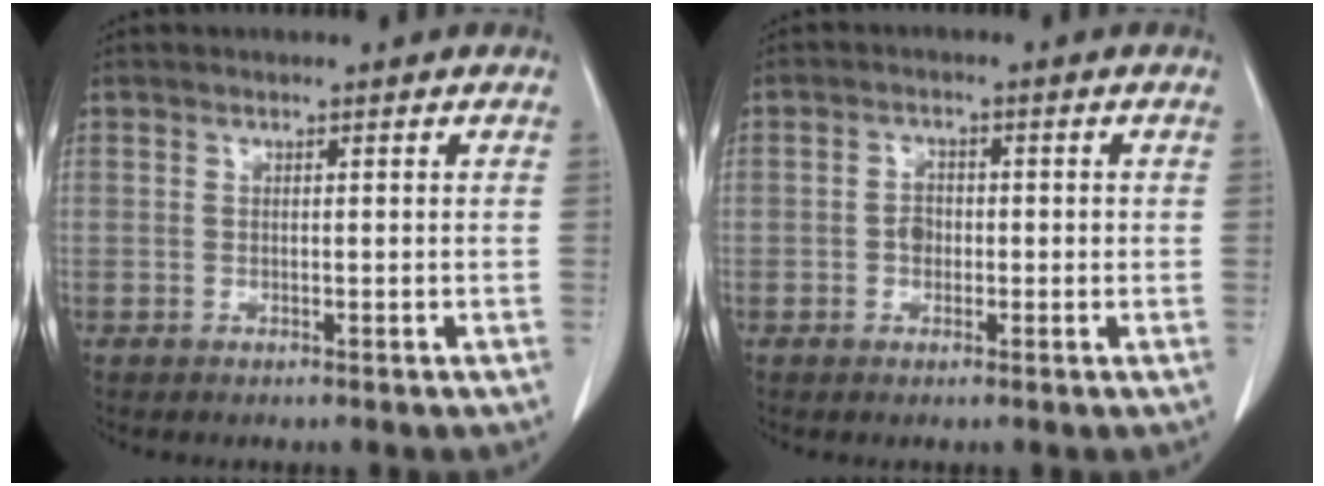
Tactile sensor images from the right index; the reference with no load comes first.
{"total": 2.3, "force": [-0.4, 1.8, 1.4], "torque": [-0.024, 0.006, -0.008]}